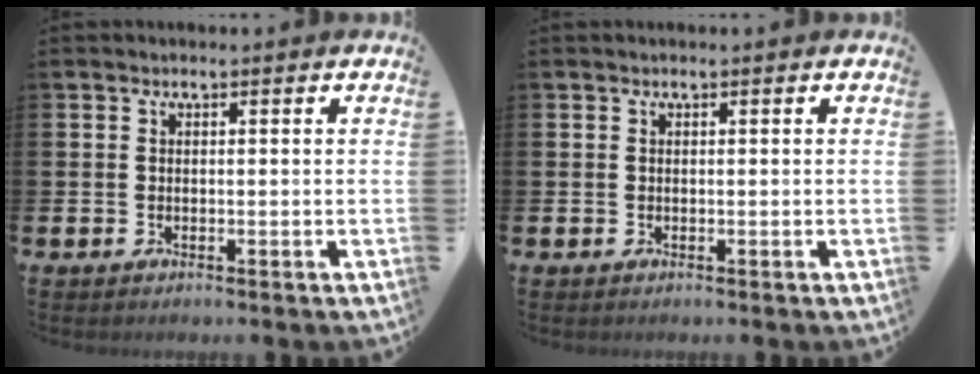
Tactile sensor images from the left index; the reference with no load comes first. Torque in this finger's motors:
{"motor_torque": [-0.86, -1.27, -0.18, 0.00]}